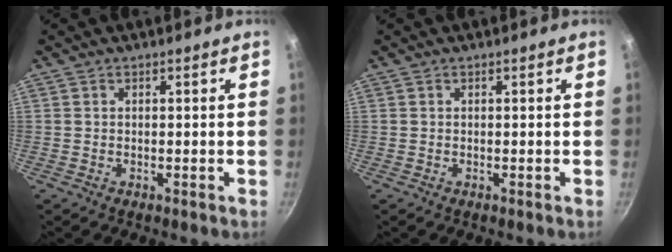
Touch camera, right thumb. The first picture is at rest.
{"total": 0.0}